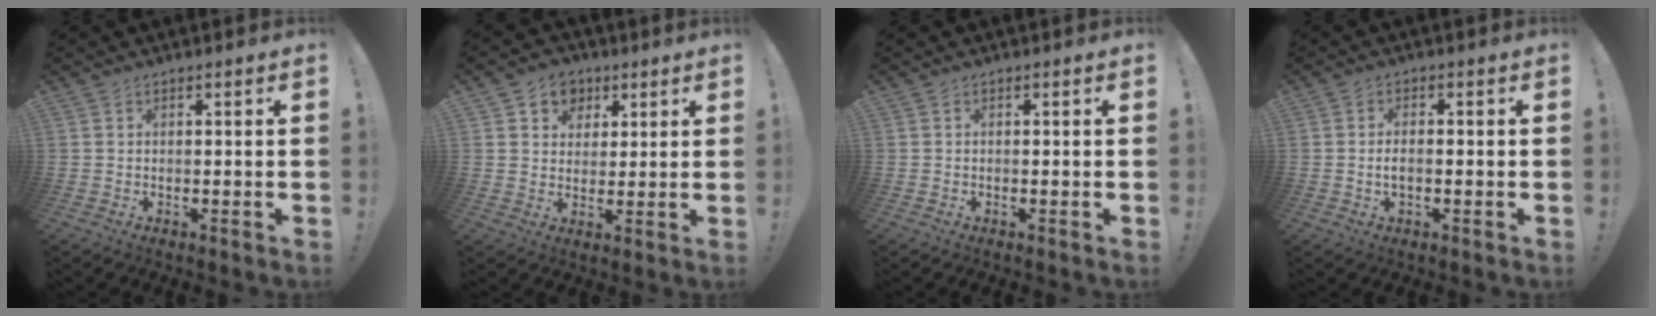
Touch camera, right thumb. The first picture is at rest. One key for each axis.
{"total": 7.2, "fx": 2.8, "fy": 6.4, "fz": 1.4, "tx": -0.013, "ty": -0.019, "tz": 0.055}
{"total": 0.0}
{"total": 2.7, "fx": -0.6, "fy": 1.2, "fz": 2.3, "tx": -0.048, "ty": 0.005, "tz": -0.012}